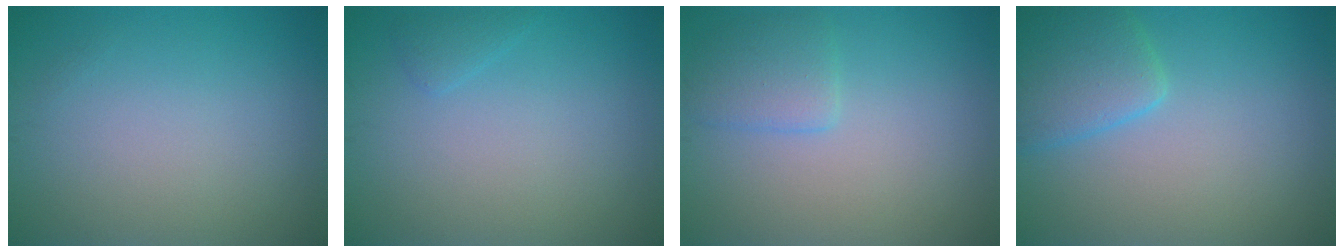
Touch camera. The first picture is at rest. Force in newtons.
{"total": 0.9, "press": 0.9, "slide": 0.1}
{"total": 2.3, "press": 2.3, "slide": 0.1}
{"total": 3.8, "press": 3.8, "slide": 0.3}